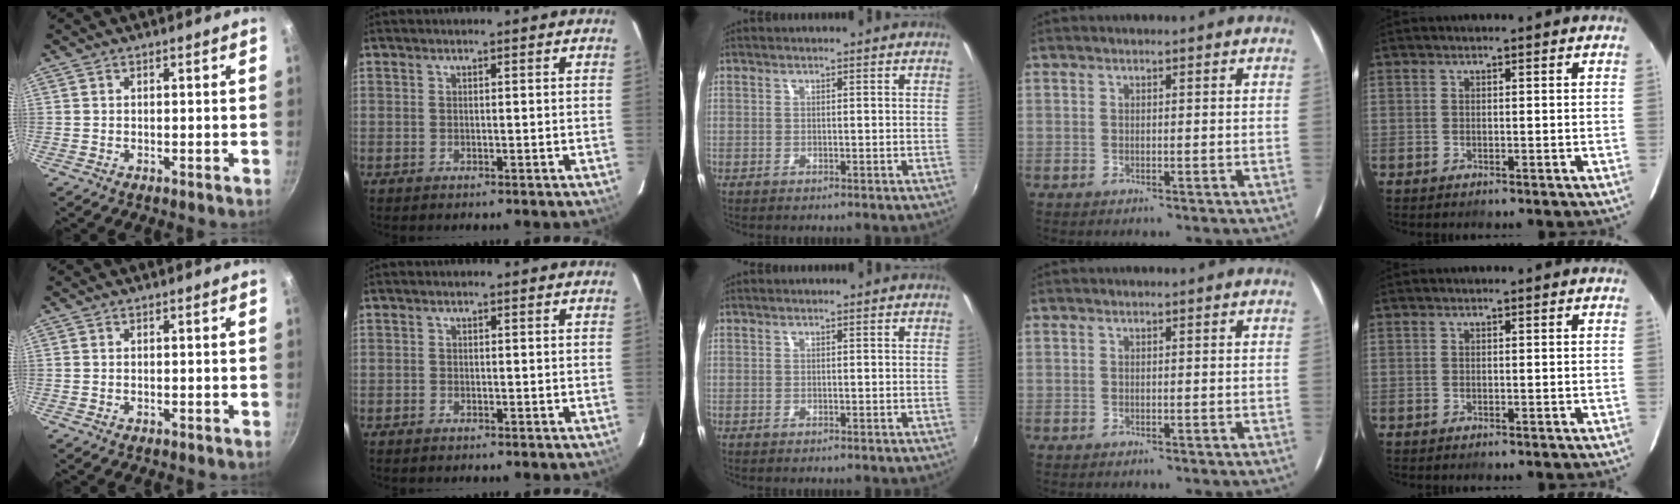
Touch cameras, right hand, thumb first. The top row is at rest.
{"index": {"total": 0.5, "force": [-0.4, 0.3, 0.0], "torque": [-0.001, 0.000, -0.009]}}